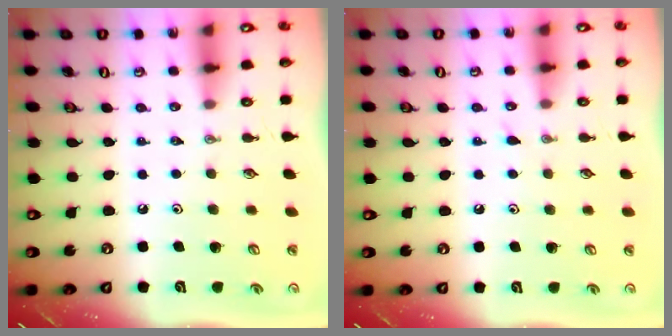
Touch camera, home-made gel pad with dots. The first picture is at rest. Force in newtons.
{"total": 6.5, "press": 6.5, "slide": 0.7}